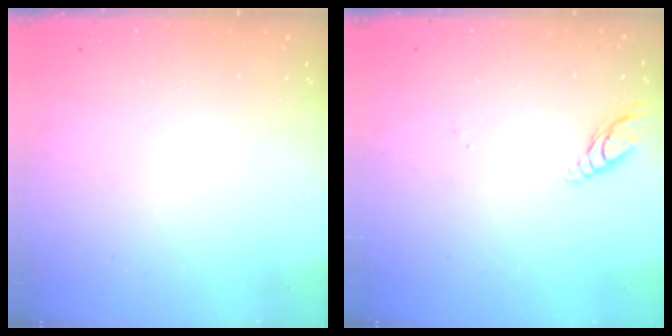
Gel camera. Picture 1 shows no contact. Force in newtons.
{"total": 4.7, "press": 4.7, "slide": 0.1}